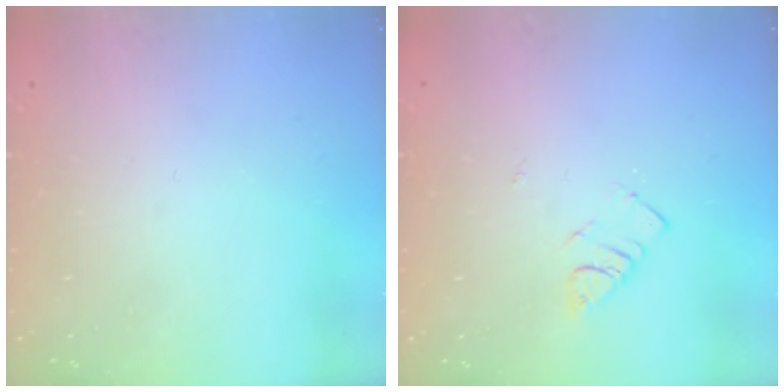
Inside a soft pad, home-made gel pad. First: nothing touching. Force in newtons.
{"total": 2.8, "press": 2.7, "slide": 0.4}